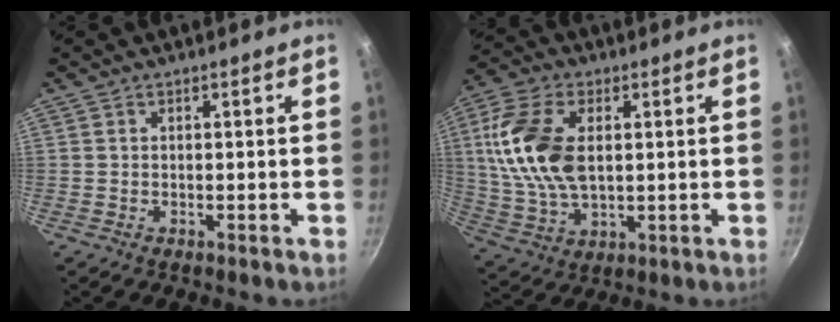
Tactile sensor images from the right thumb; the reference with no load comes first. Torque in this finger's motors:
{"motor_torque": [-0.26, 1.30, 1.67, 0.48, 0.47]}